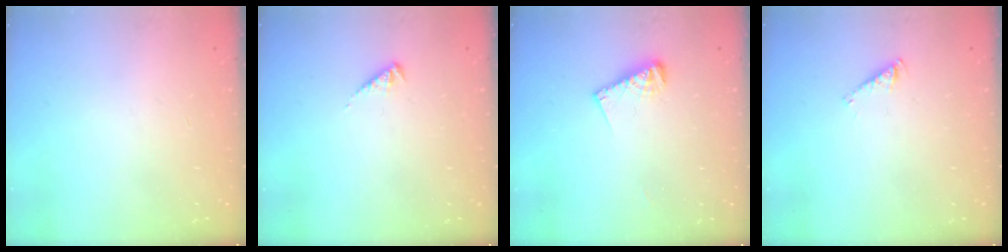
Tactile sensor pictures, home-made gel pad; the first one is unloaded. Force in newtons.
{"total": 2.9, "press": 2.9, "slide": 0.5}
{"total": 6.7, "press": 6.7, "slide": 1.0}
{"total": 3.3, "press": 3.2, "slide": 0.5}